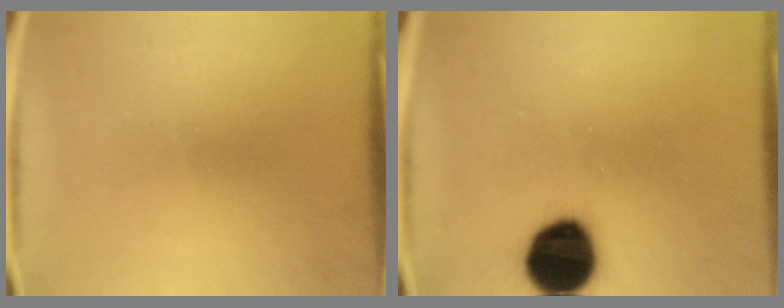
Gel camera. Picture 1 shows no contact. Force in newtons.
{"total": 15.3}